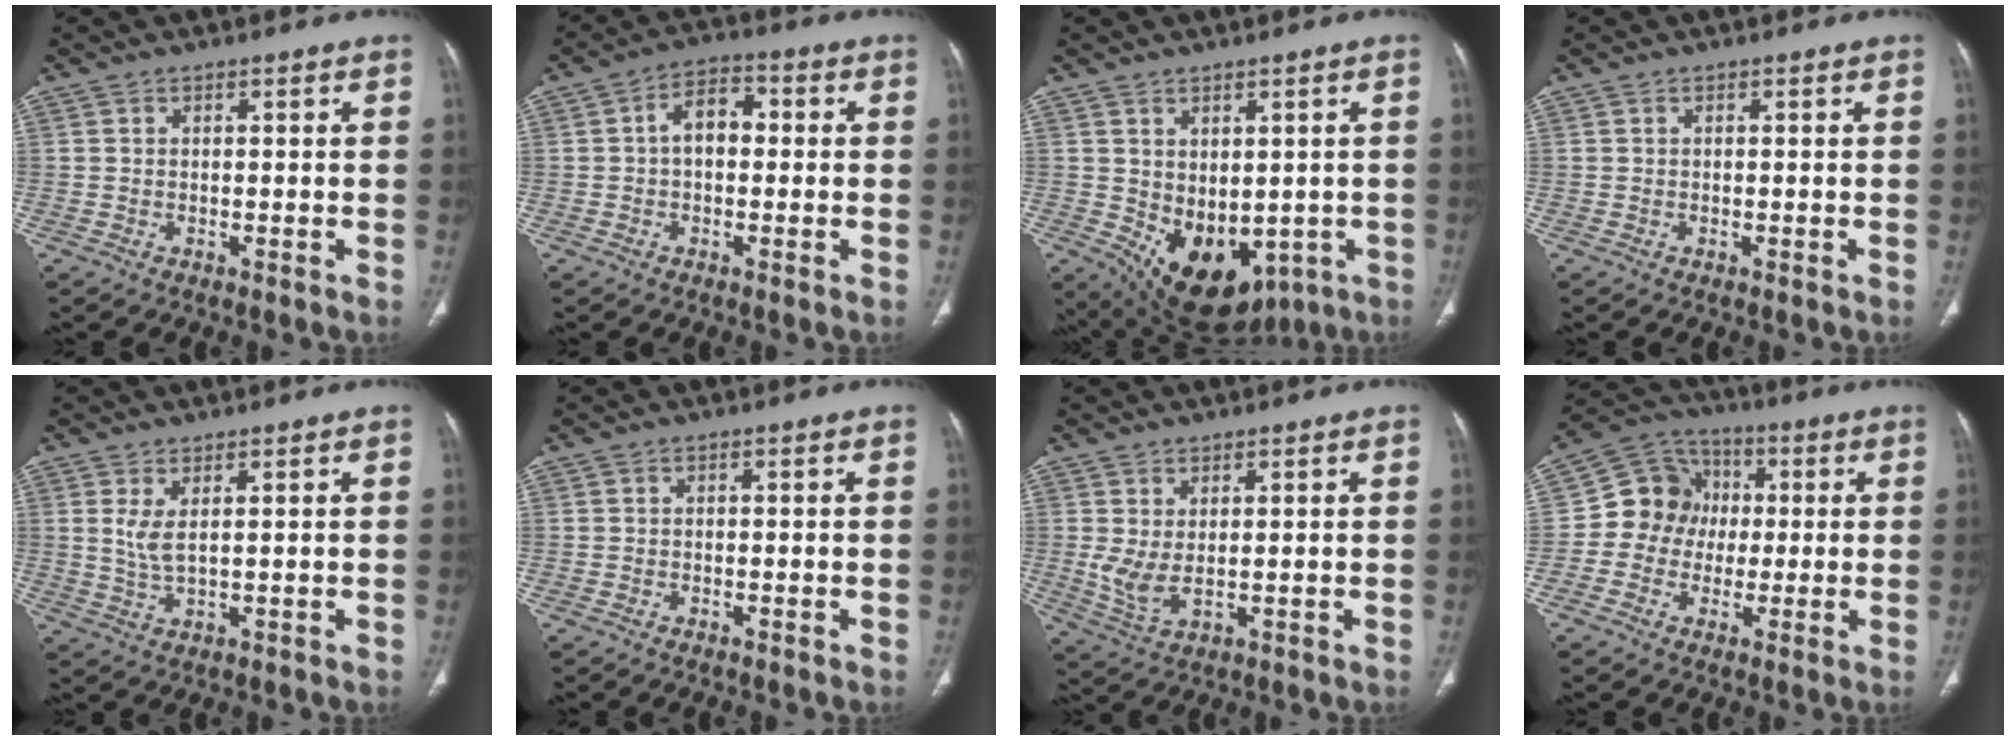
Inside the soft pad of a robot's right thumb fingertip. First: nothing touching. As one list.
[{"total": 6.1, "force": [0.2, 3.9, 4.7], "torque": [-0.065, 0.024, -0.007]}, {"total": 14.8, "force": [-3.8, 9.8, 10.4], "torque": [-0.135, -0.006, -0.021]}, {"total": 0.0}, {"total": 3.7, "force": [1.2, 1.0, 3.3], "torque": [-0.075, -0.011, 0.033]}, {"total": 0.0}, {"total": 4.9, "force": [0.8, 2.2, 4.3], "torque": [-0.092, -0.011, 0.025]}, {"total": 10.4, "force": [-0.2, 9.6, 4.1], "torque": [-0.034, 0.025, -0.018]}]